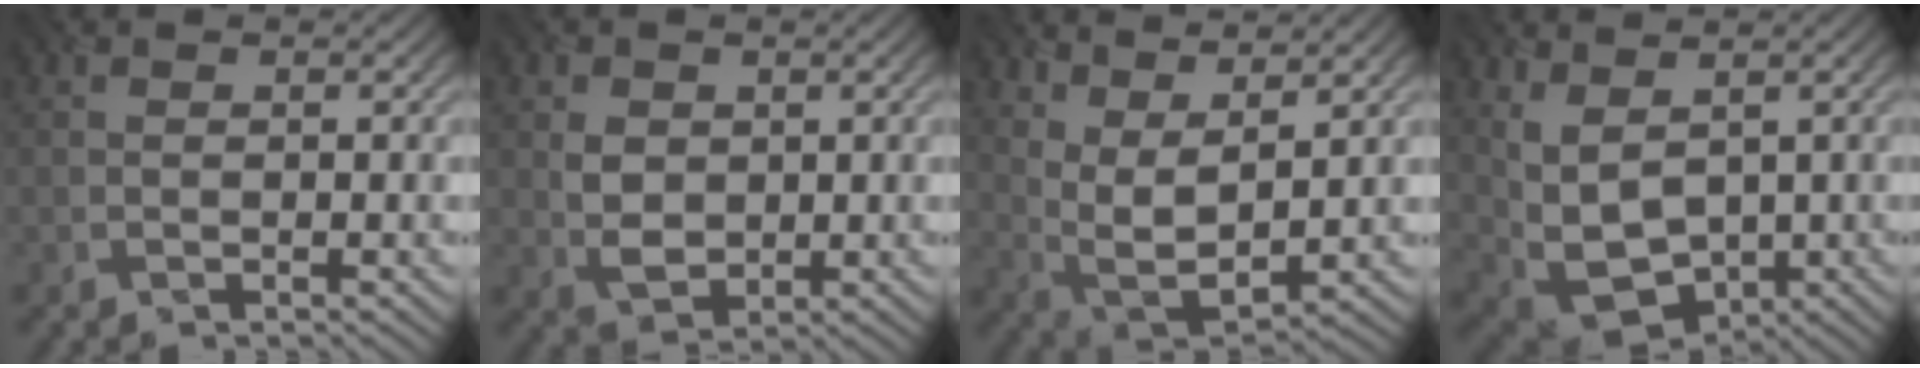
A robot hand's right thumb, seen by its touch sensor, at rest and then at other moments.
{"total": 3.8, "force": [0.6, 2.9, 2.4], "torque": [-0.054, -0.006, 0.013]}
{"total": 8.0, "force": [4.4, 3.0, 6.0], "torque": [-0.151, -0.001, 0.091]}
{"total": 7.9, "force": [1.6, 4.7, 6.1], "torque": [-0.155, -0.015, 0.041]}